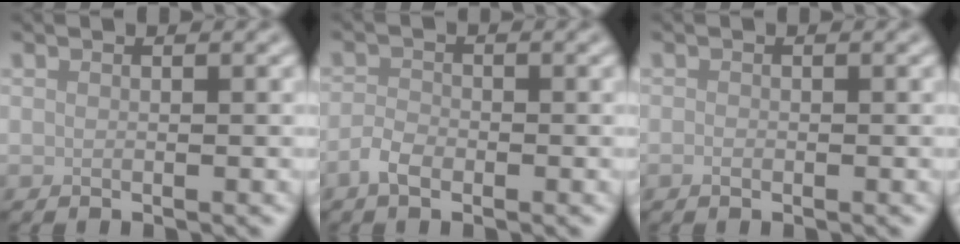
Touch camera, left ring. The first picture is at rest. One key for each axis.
{"total": 2.0, "fx": -1.2, "fy": 1.0, "fz": 1.3, "tx": -0.026, "ty": 0.002, "tz": -0.028}
{"total": 0.6, "fx": -0.3, "fy": 0.4, "fz": 0.4, "tx": -0.007, "ty": -0.002, "tz": -0.005}